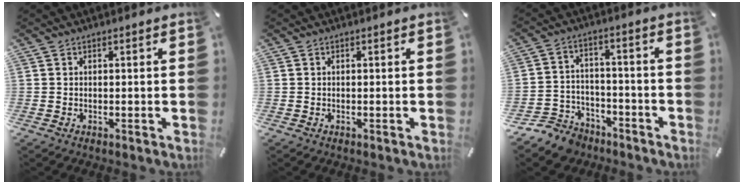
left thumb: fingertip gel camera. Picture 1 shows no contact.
{"total": 0.0}
{"total": 9.6, "force": [-7.2, 5.9, 2.1], "torque": [-0.040, 0.047, -0.132]}